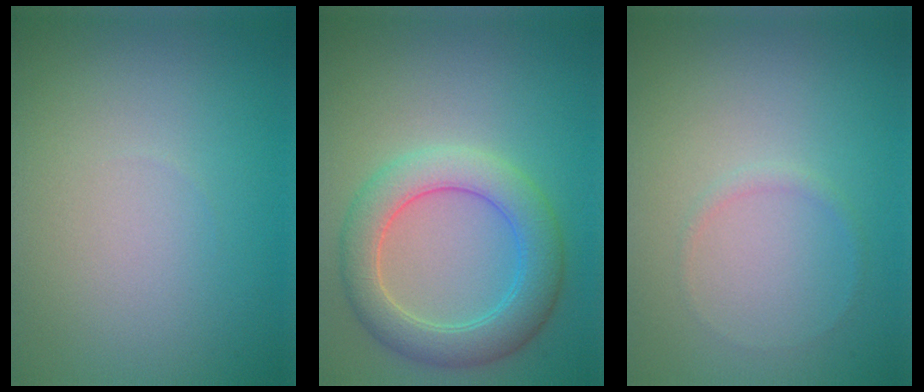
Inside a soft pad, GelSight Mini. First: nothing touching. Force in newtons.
{"total": 5.4, "press": 5.4, "slide": 0.1}
{"total": 0.7, "press": 0.7, "slide": 0.1}